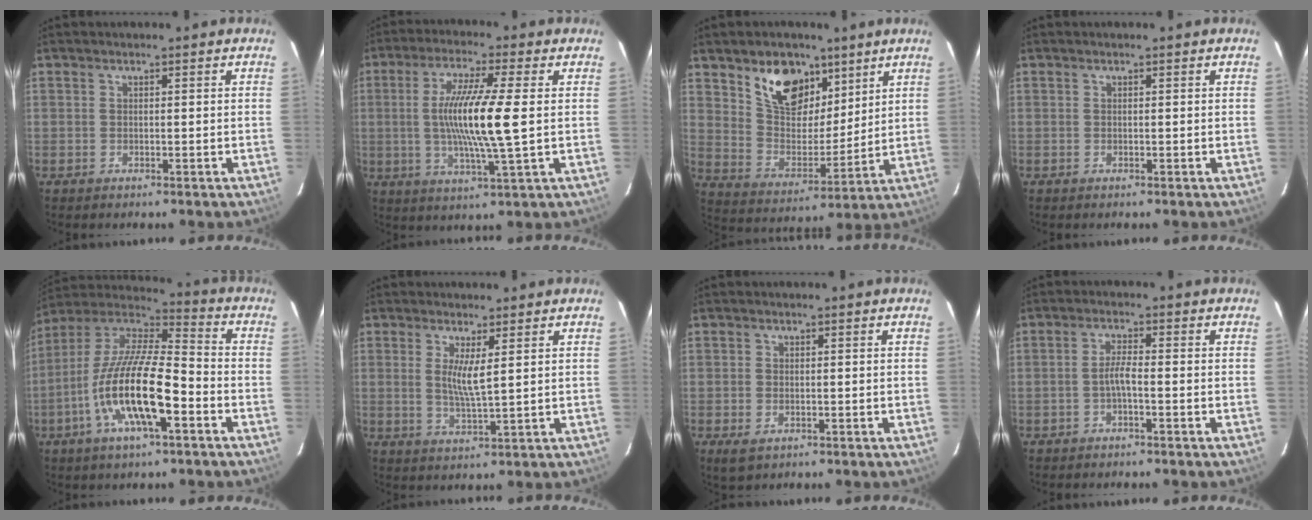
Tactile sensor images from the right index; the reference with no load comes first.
{"total": 12.2, "force": [0.3, 0.3, 12.2], "torque": [-0.231, -0.009, 0.004]}
{"total": 14.0, "force": [8.5, 8.2, 7.5], "torque": [-0.135, 0.009, 0.161]}
{"total": 0.0}
{"total": 18.2, "force": [-6.8, 4.9, 16.2], "torque": [-0.314, -0.015, -0.137]}
{"total": 4.4, "force": [1.4, 0.2, 4.2], "torque": [-0.079, -0.010, 0.025]}
{"total": 3.1, "force": [-1.3, 2.0, 1.9], "torque": [-0.035, -0.008, -0.020]}
{"total": 2.3, "force": [-1.2, 0.0, 1.9], "torque": [-0.041, 0.007, -0.024]}